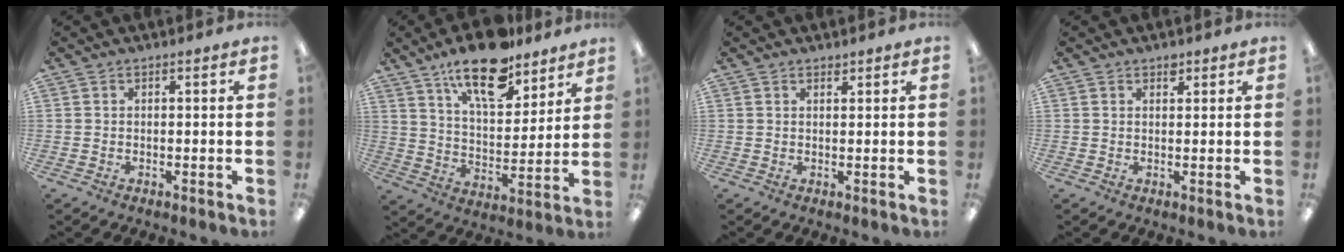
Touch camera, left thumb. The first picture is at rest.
{"total": 17.4, "force": [12.9, 6.8, 9.5], "torque": [-0.155, -0.069, 0.221]}
{"total": 1.1, "force": [1.0, 0.3, 0.2], "torque": [-0.005, -0.002, 0.020]}
{"total": 1.7, "force": [1.3, 0.9, 0.7], "torque": [0.002, -0.006, 0.020]}